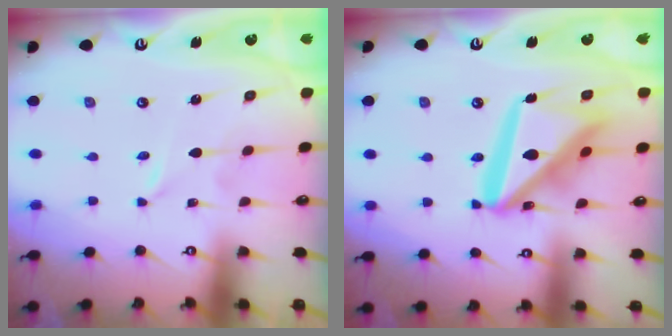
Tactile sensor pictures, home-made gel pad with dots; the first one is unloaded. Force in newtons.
{"total": 20.6, "press": 20.5, "slide": 2.3}